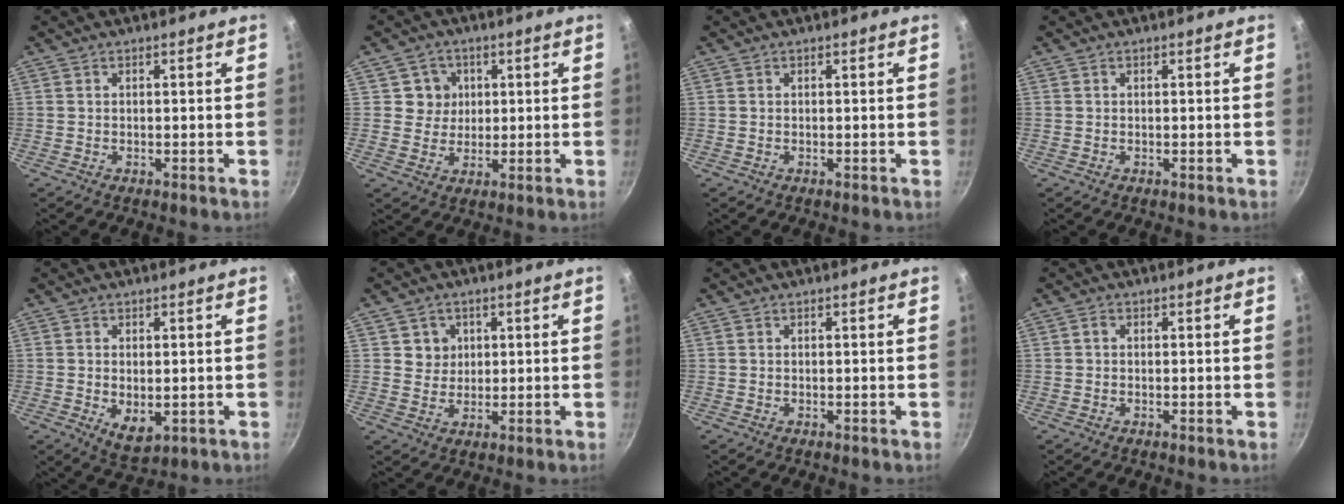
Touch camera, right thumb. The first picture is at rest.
{"total": 5.1, "force": [1.4, 4.8, 0.8], "torque": [0.024, -0.001, 0.020]}
{"total": 0.0}
{"total": 0.0}
{"total": 5.7, "force": [-0.6, 3.3, 4.6], "torque": [-0.069, -0.015, 0.001]}
{"total": 4.2, "force": [1.3, 3.9, 0.8], "torque": [0.016, 0.001, 0.021]}
{"total": 0.0}
{"total": 0.9, "force": [0.0, 0.7, 0.5], "torque": [-0.009, 0.006, 0.000]}